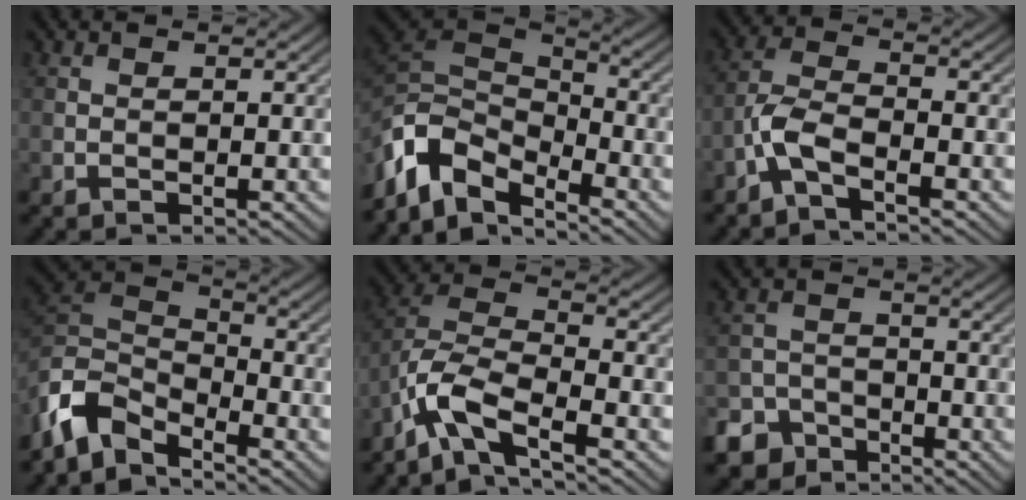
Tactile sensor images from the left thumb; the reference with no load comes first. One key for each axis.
{"total": 10.0, "fx": -6.4, "fy": 5.2, "fz": 5.7, "tx": -0.123, "ty": -0.003, "tz": -0.137}
{"total": 4.5, "fx": -3.0, "fy": 1.3, "fz": 3.2, "tx": -0.075, "ty": 0.003, "tz": -0.078}
{"total": 8.2, "fx": -5.9, "fy": 3.8, "fz": 4.2, "tx": -0.094, "ty": -0.002, "tz": -0.138}
{"total": 7.7, "fx": -5.2, "fy": 2.5, "fz": 5.2, "tx": -0.109, "ty": 0.006, "tz": -0.120}
{"total": 5.2, "fx": -4.0, "fy": 3.1, "fz": 1.3, "tx": -0.025, "ty": -0.005, "tz": -0.083}